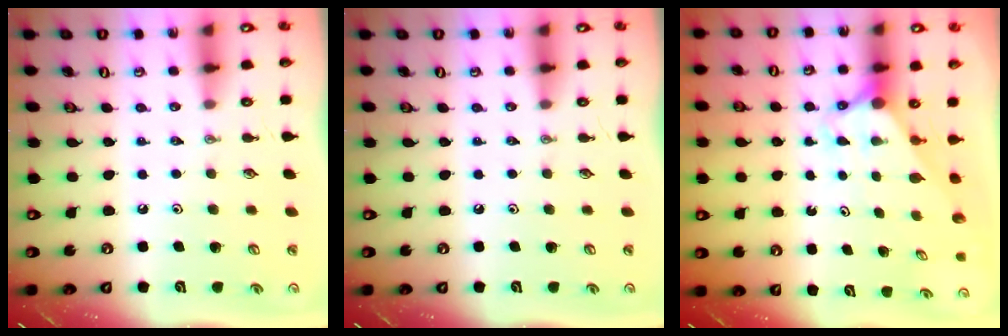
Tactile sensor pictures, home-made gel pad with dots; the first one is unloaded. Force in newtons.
{"total": 0.0}
{"total": 2.7, "press": 2.7, "slide": 0.0}